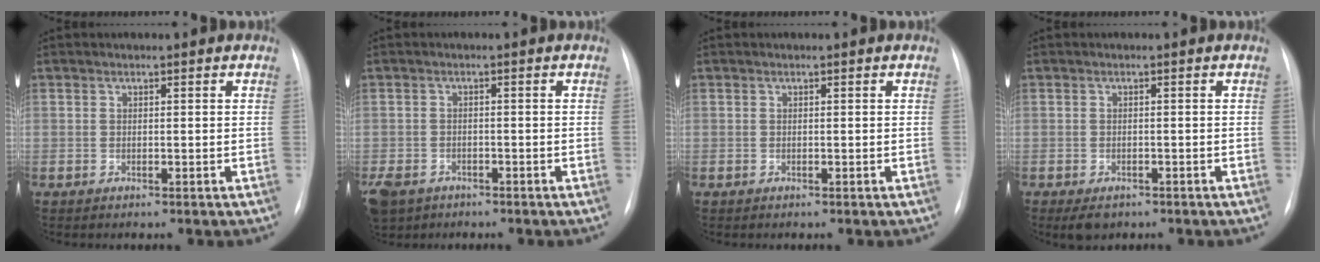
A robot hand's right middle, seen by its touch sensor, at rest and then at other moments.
{"total": 10.5, "force": [-6.3, 7.5, 3.9], "torque": [-0.118, -0.014, -0.095]}
{"total": 0.0}
{"total": 3.0, "force": [-2.0, 1.8, 1.3], "torque": [-0.017, -0.002, -0.021]}